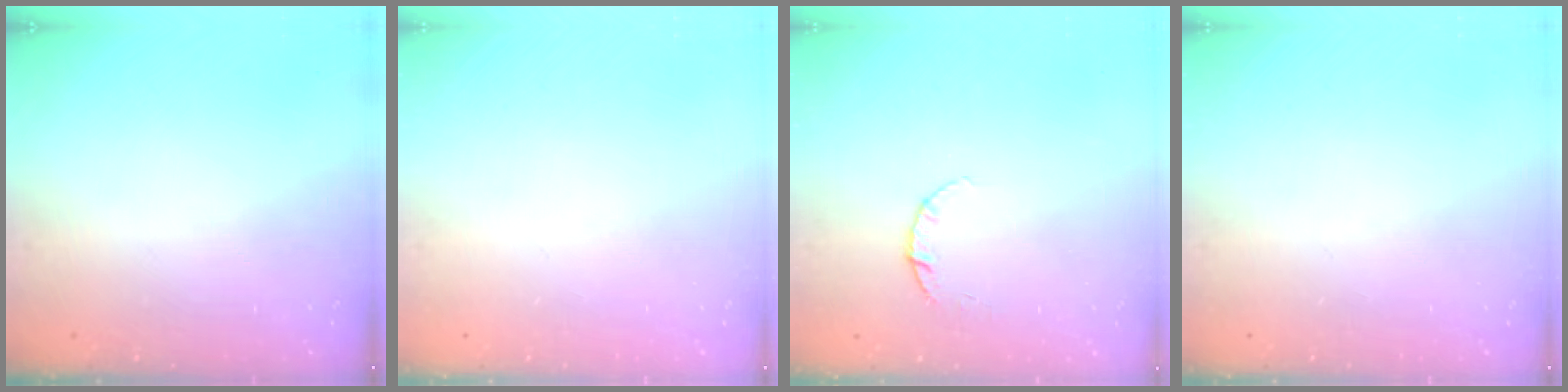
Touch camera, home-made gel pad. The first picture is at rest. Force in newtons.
{"total": 0.0}
{"total": 3.8, "press": 3.8, "slide": 0.3}
{"total": 0.0}